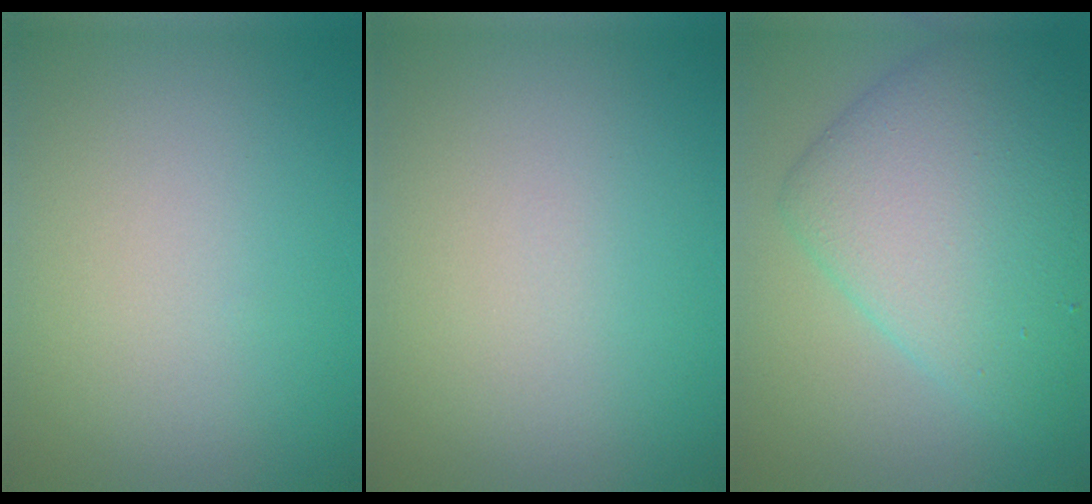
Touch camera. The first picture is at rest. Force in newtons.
{"total": 0.0}
{"total": 8.5, "press": 8.5, "slide": 0.4}